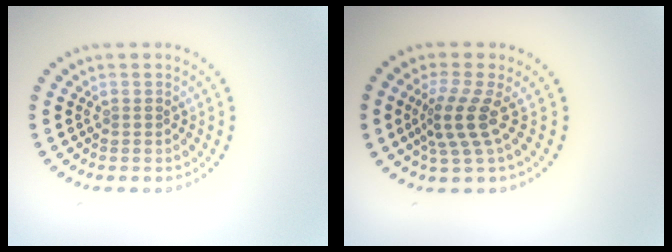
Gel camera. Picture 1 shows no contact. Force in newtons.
{"total": 3.3, "press": 2.3, "slide": 2.4}